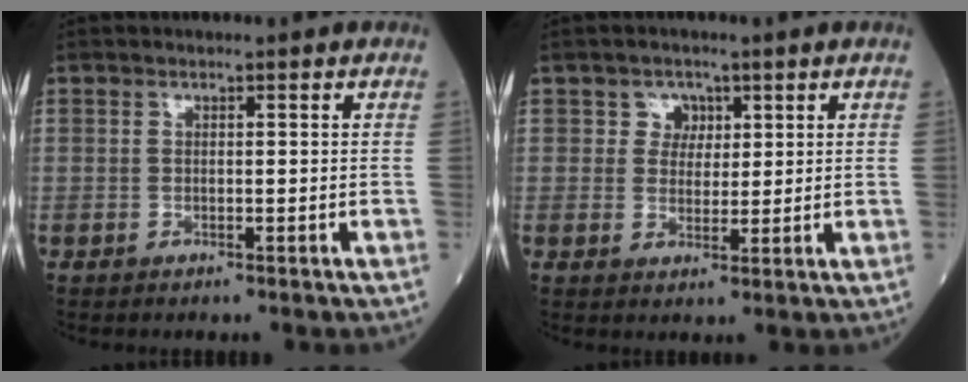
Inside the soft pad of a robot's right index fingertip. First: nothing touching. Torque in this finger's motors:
{"motor_torque": [0.01, 0.00, 0.00, 0.00]}